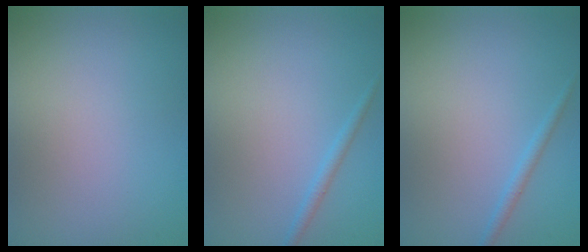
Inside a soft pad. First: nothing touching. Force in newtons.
{"total": 1.1, "press": 1.0, "slide": 0.1}
{"total": 1.1, "press": 1.0, "slide": 0.1}